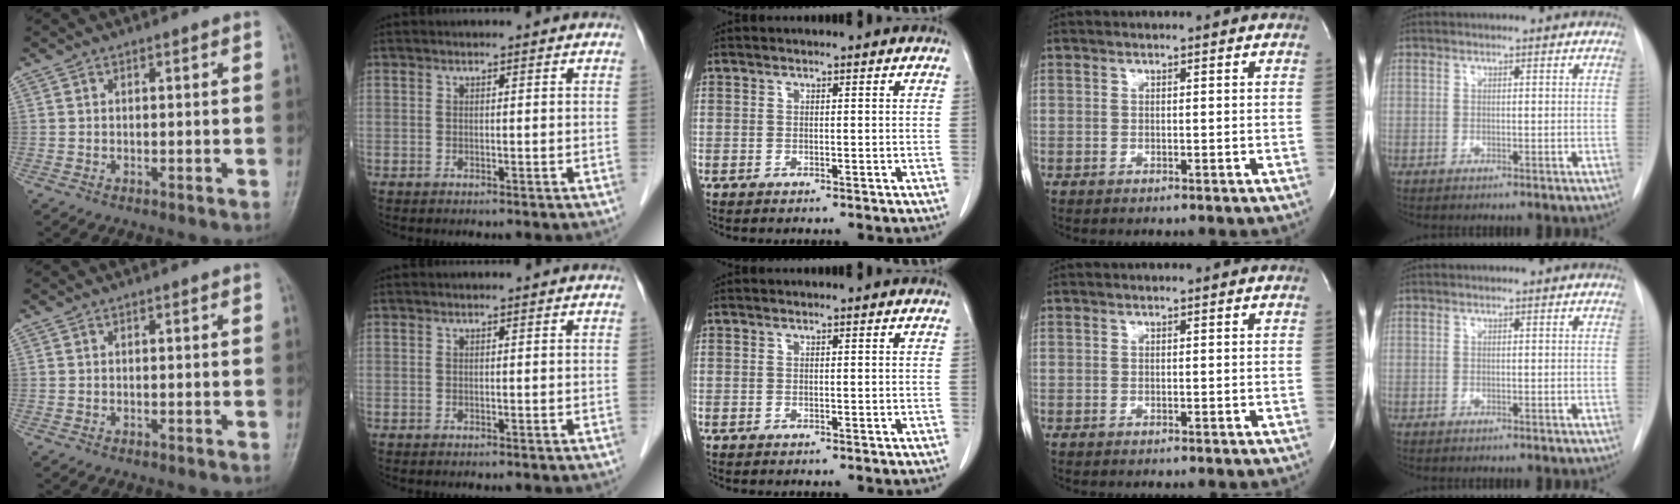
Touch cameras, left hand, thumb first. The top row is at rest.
{}